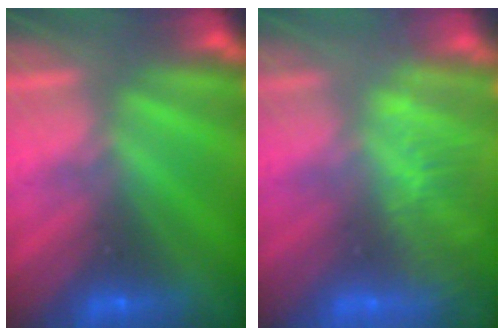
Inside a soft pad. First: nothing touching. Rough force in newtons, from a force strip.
{"total": 3.4}